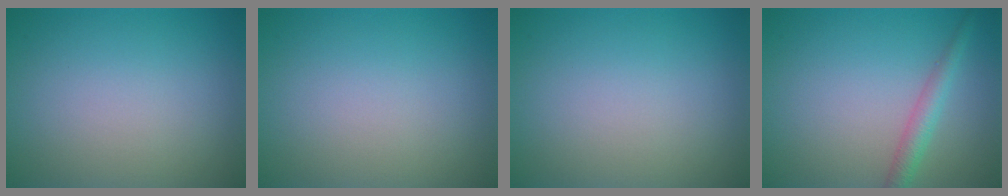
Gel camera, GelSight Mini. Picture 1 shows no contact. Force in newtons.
{"total": 0.0}
{"total": 0.0}
{"total": 2.2, "press": 2.2, "slide": 0.1}